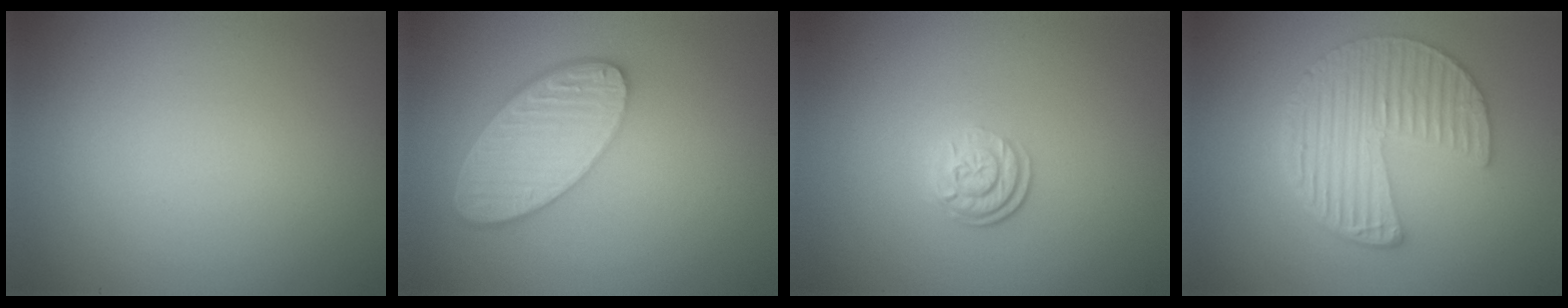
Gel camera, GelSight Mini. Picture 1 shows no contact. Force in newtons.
{"total": 5.9, "press": 4.5, "slide": 3.8}
{"total": 2.7, "press": 2.0, "slide": 1.8}
{"total": 6.2, "press": 4.7, "slide": 4.0}